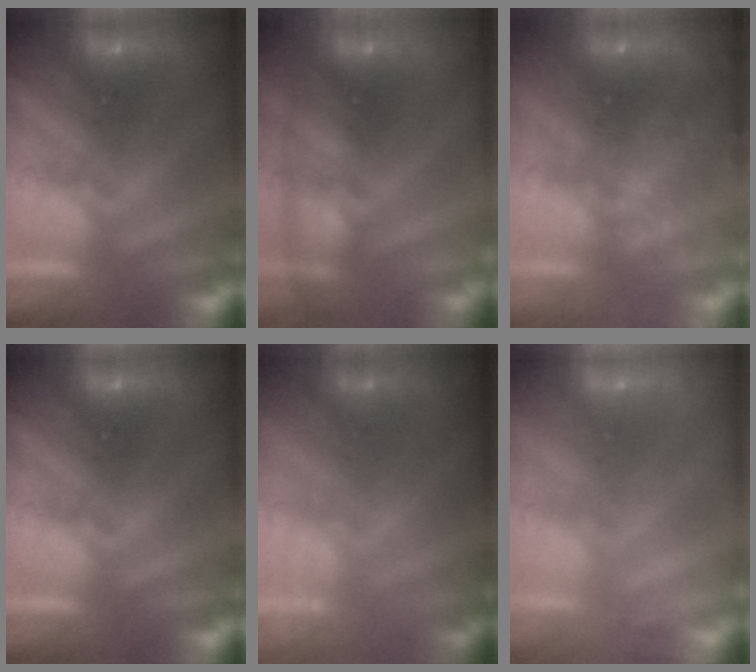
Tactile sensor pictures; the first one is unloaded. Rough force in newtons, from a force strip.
{"total": 9.1}
{"total": 2.4}
{"total": 0.0}
{"total": 2.0}
{"total": 2.2}